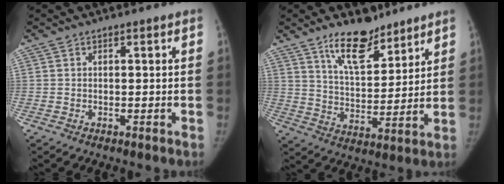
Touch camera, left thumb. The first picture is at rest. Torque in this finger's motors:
{"motor_torque": [0.45, -0.14, 1.13, -0.78, 0.25]}